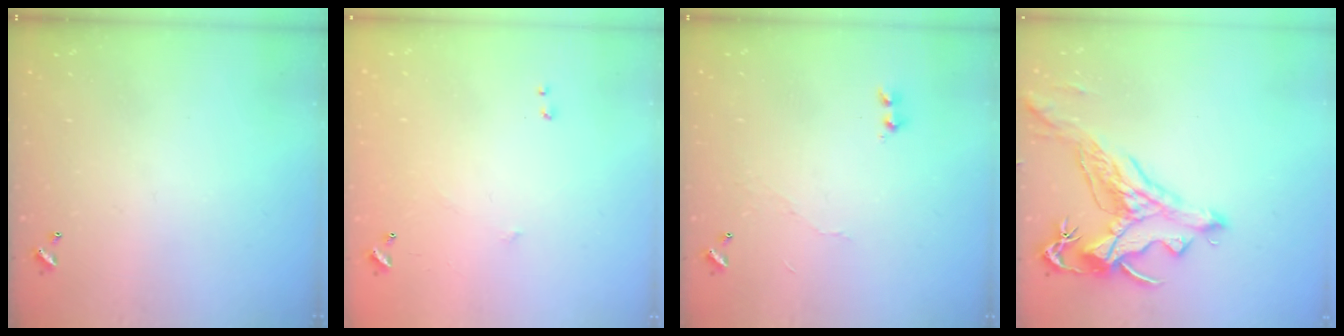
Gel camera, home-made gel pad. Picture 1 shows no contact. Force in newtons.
{"total": 6.0, "press": 5.9, "slide": 0.8}
{"total": 6.0, "press": 6.0, "slide": 0.6}
{"total": 2.2, "press": 1.7, "slide": 1.3}